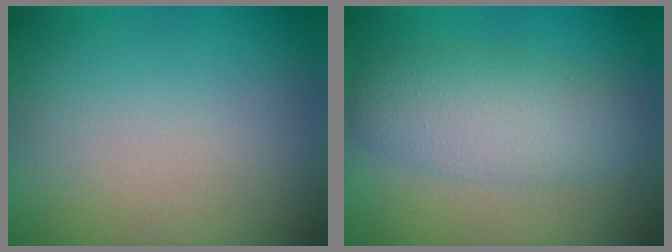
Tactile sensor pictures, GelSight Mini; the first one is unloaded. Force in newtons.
{"total": 4.5, "press": 4.5, "slide": 0.1}